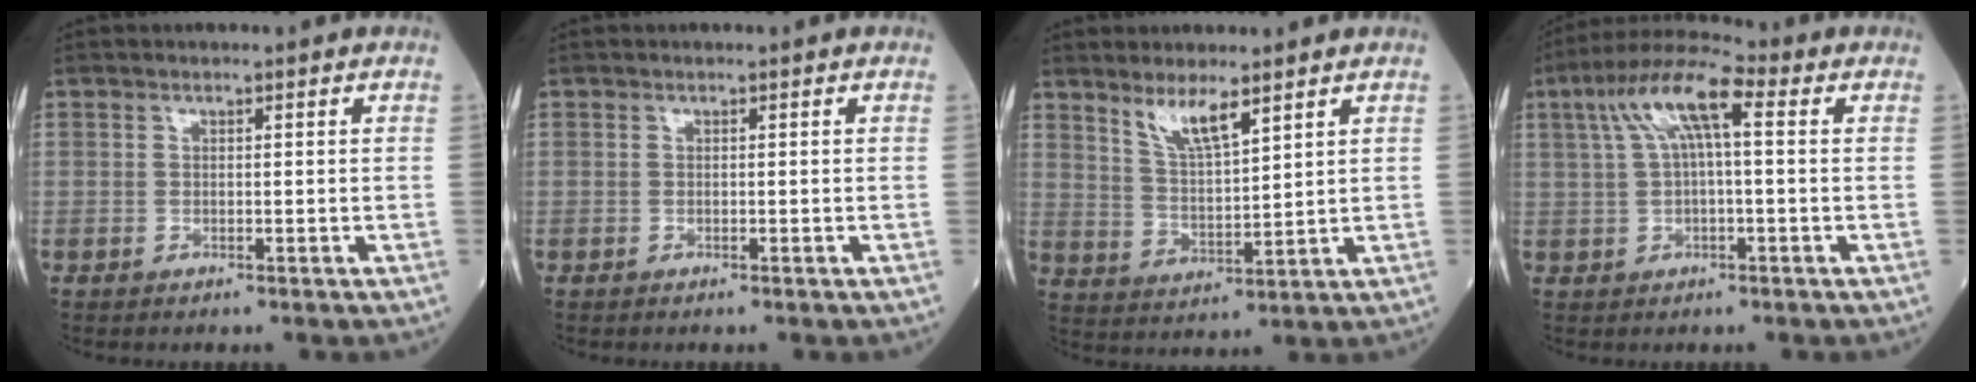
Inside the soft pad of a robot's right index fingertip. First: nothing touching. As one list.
[{"total": 0.0}, {"total": 6.2, "force": [4.4, 0.9, 4.2], "torque": [-0.085, -0.008, 0.086]}, {"total": 9.6, "force": [2.8, 2.2, 8.9], "torque": [-0.180, 0.041, 0.048]}]